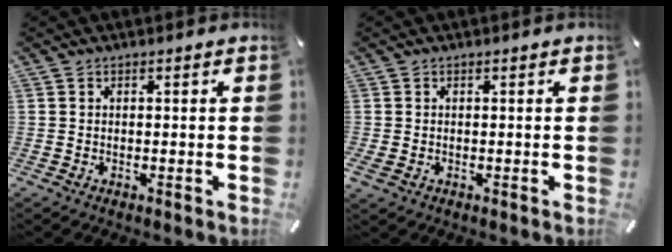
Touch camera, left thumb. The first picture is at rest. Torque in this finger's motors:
{"motor_torque": [1.59, 3.42, 1.28, -0.50, 0.99]}